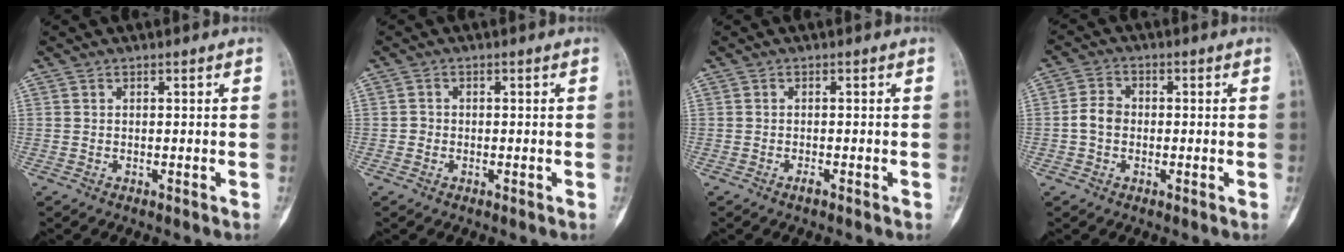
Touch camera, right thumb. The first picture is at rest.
{"total": 1.1, "force": [-0.3, 1.0, 0.2], "torque": [0.003, 0.005, -0.008]}
{"total": 0.9, "force": [-0.7, 0.1, 0.6], "torque": [-0.009, 0.000, -0.014]}
{"total": 4.1, "force": [-0.6, 3.3, 2.4], "torque": [-0.039, 0.013, -0.018]}